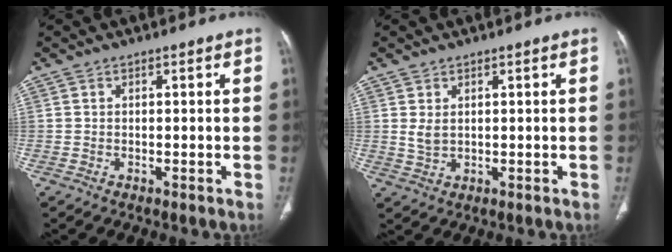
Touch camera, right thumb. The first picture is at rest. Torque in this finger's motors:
{"motor_torque": [-0.05, -0.06, 0.17, 0.19, 0.01]}